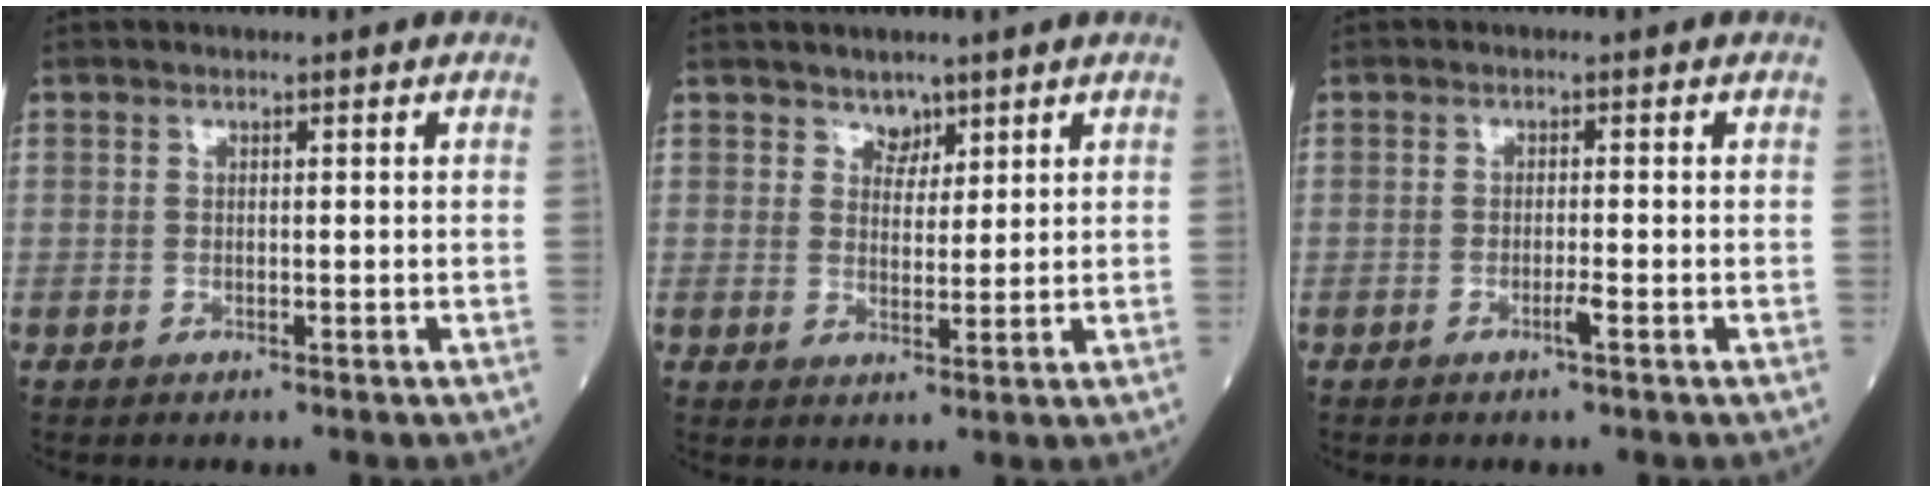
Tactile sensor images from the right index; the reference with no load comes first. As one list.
[{"total": 2.6, "force": [2.0, 1.6, 0.6], "torque": [-0.005, -0.002, 0.033]}, {"total": 1.4, "force": [-0.8, -0.2, 1.1], "torque": [-0.026, -0.002, -0.016]}]